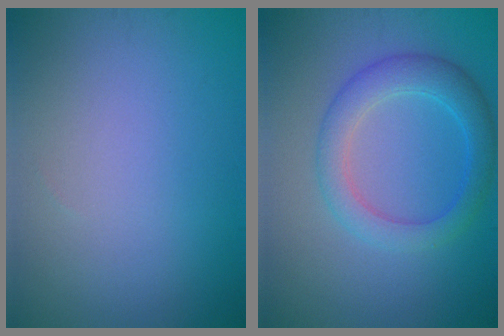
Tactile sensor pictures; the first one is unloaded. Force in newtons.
{"total": 4.2, "press": 4.2, "slide": 0.0}